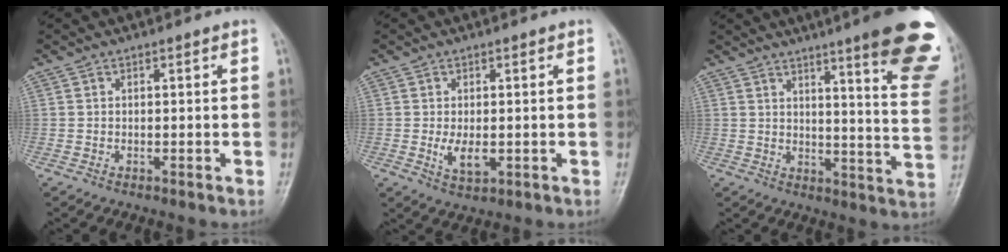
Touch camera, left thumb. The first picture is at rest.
{"total": 4.1, "force": [-0.3, 2.1, 3.5], "torque": [-0.057, -0.010, 0.000]}
{"total": 21.3, "force": [13.3, 3.0, 16.4], "torque": [-0.183, -0.071, 0.160]}